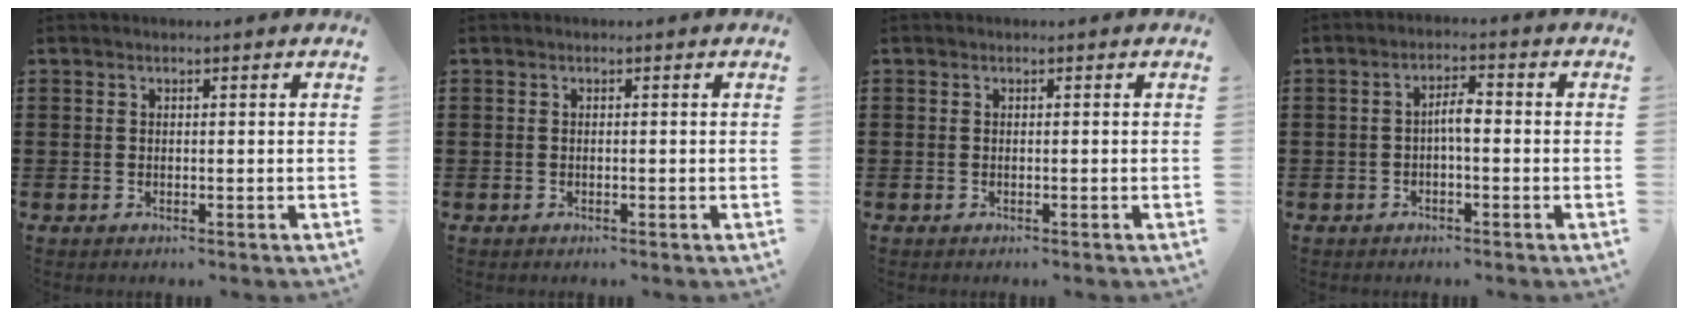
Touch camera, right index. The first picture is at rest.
{"total": 0.0}
{"total": 0.0}
{"total": 2.8, "force": [-0.5, 0.8, 2.7], "torque": [-0.050, 0.005, -0.012]}